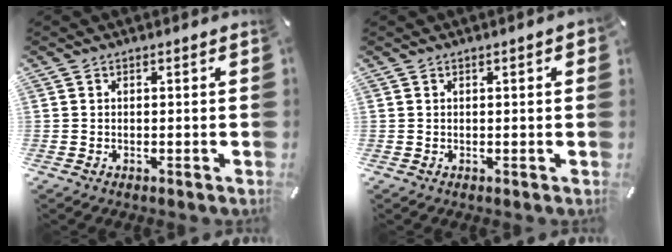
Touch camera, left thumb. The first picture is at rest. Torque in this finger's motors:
{"motor_torque": [0.12, 0.01, 0.09, -0.06, 0.02]}